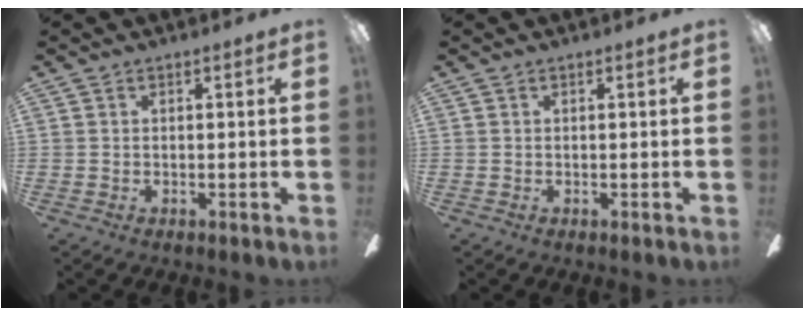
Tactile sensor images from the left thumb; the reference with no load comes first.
{"total": 0.0}